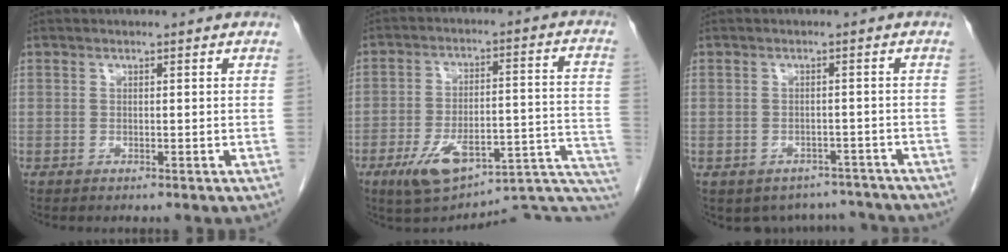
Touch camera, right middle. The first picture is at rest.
{"total": 20.0, "force": [-12.0, 5.8, 14.9], "torque": [-0.148, 0.061, -0.163]}
{"total": 7.7, "force": [-6.7, 3.7, 0.5], "torque": [0.002, 0.017, -0.076]}